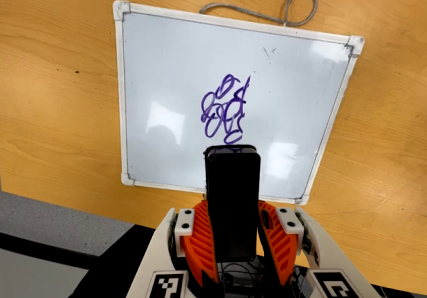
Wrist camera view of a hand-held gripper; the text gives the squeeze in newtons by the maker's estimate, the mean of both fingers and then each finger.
{"total": 8.7, "left": 7.2, "right": 10.2}